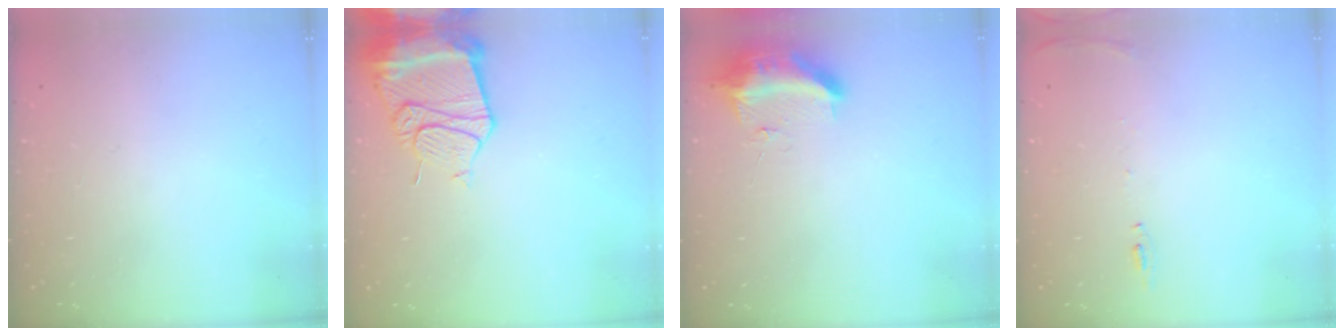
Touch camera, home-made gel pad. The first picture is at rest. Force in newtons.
{"total": 14.5, "press": 14.4, "slide": 1.7}
{"total": 10.0, "press": 10.0, "slide": 0.4}
{"total": 6.1, "press": 6.0, "slide": 0.9}